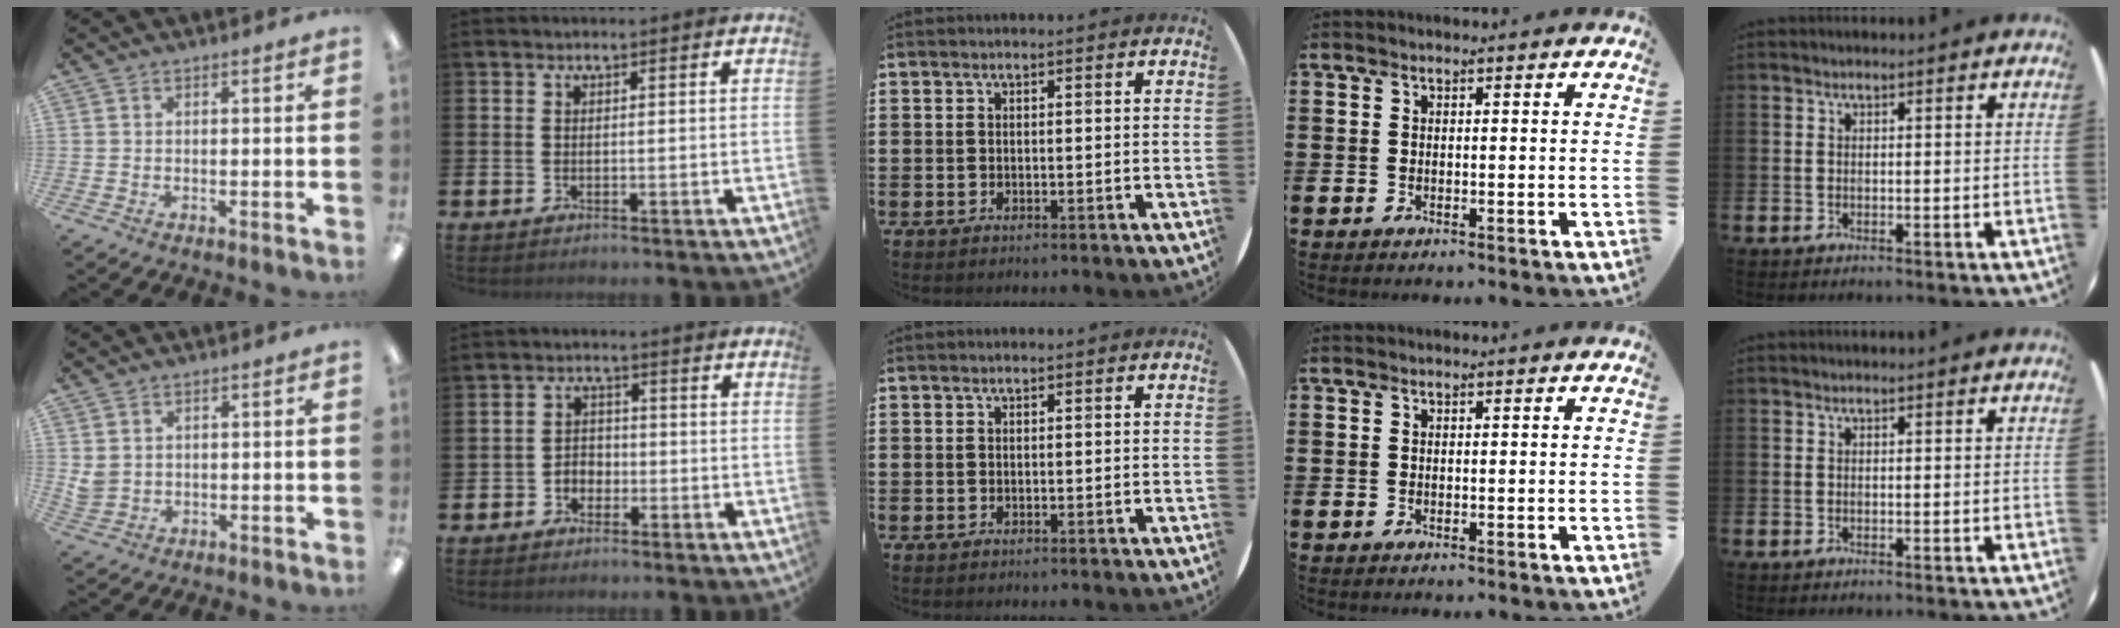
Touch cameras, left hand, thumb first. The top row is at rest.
{"thumb": {"total": 2.9, "force": [1.5, 2.3, 0.8], "torque": [-0.020, 0.000, 0.030]}, "index": {"total": 2.5, "force": [-1.6, 1.9, 0.6], "torque": [-0.023, 0.012, -0.036]}}